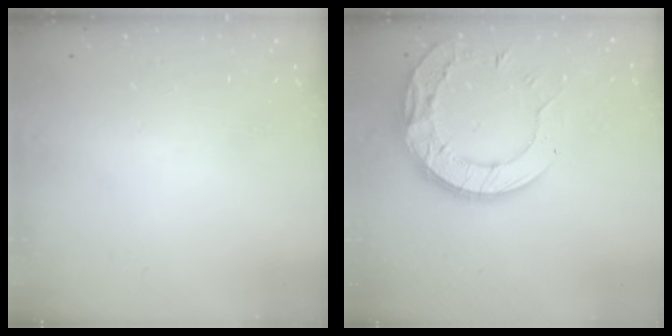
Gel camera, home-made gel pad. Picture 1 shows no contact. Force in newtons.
{"total": 15.1, "press": 15.0, "slide": 1.3}